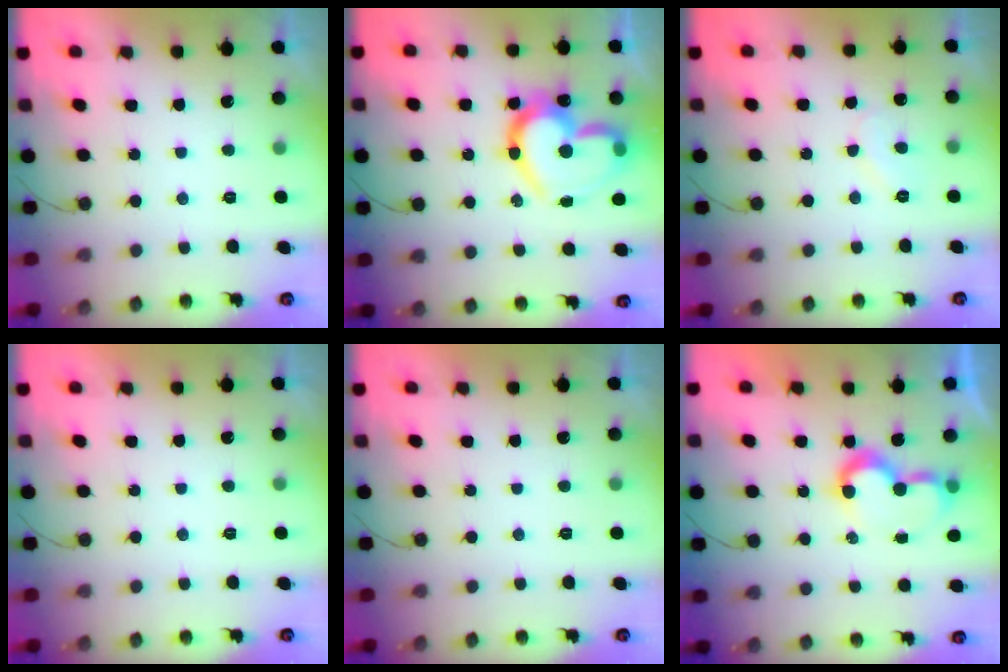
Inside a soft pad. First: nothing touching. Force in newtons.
{"total": 23.6, "press": 23.5, "slide": 2.0}
{"total": 6.9, "press": 6.9, "slide": 0.7}
{"total": 1.7, "press": 1.7, "slide": 0.1}
{"total": 1.8, "press": 1.8, "slide": 0.1}
{"total": 7.7, "press": 7.7, "slide": 0.7}